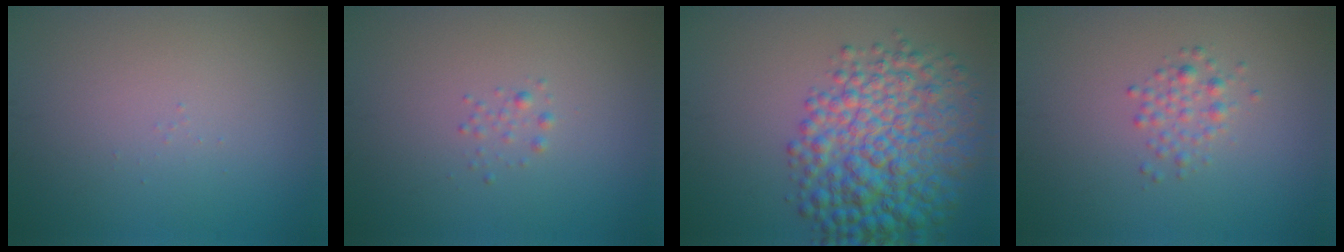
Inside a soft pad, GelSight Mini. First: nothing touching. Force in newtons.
{"total": 0.7, "press": 0.7, "slide": 0.0}
{"total": 9.4, "press": 9.4, "slide": 0.2}
{"total": 1.6, "press": 1.6, "slide": 0.0}